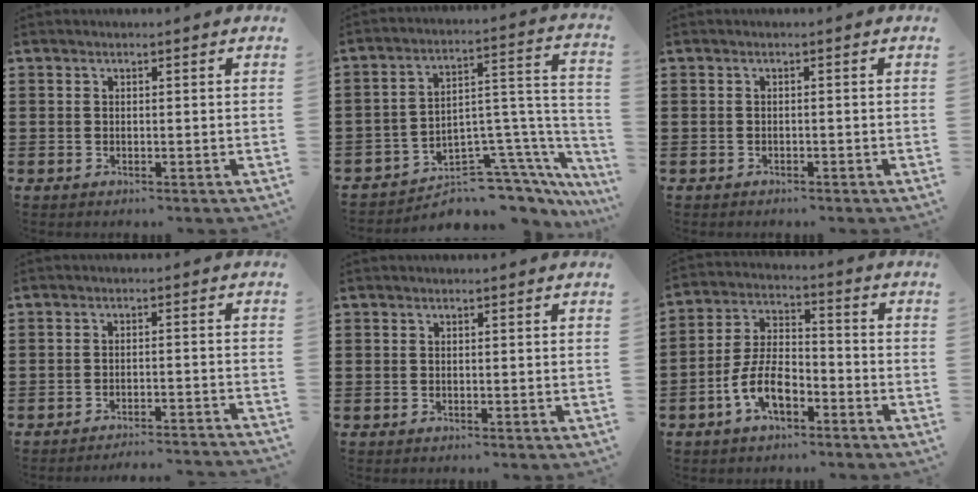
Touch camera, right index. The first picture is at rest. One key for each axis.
{"total": 8.4, "fx": -6.8, "fy": 4.1, "fz": 2.8, "tx": -0.038, "ty": 0.012, "tz": -0.118}
{"total": 0.8, "fx": -0.7, "fy": 0.3, "fz": 0.0, "tx": -0.002, "ty": 0.002, "tz": -0.016}
{"total": 2.9, "fx": -2.8, "fy": -0.3, "fz": 0.6, "tx": -0.013, "ty": -0.002, "tz": -0.059}
{"total": 0.0}
{"total": 8.3, "fx": -4.1, "fy": 4.0, "fz": 6.1, "tx": -0.142, "ty": 0.002, "tz": -0.081}